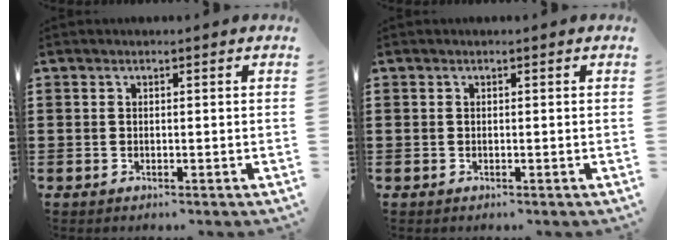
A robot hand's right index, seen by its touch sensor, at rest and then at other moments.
{"total": 0.0}